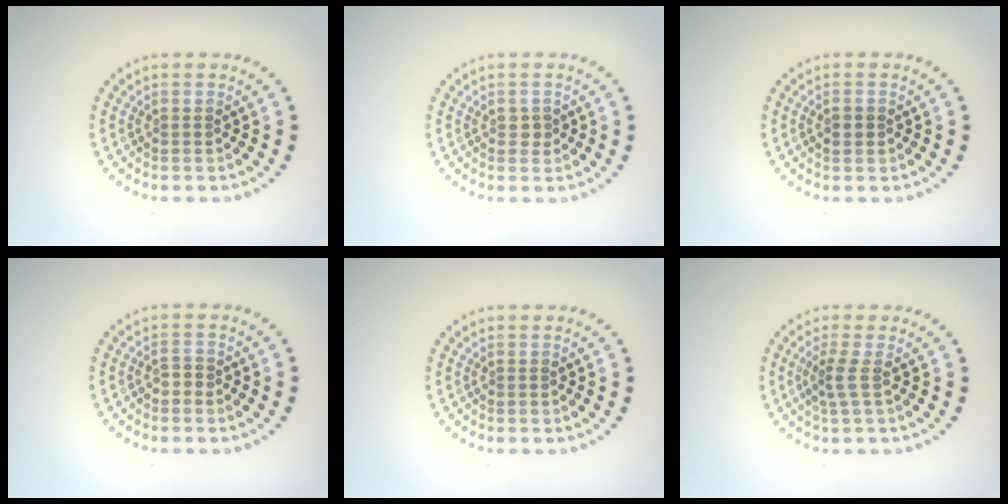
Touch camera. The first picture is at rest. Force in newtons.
{"total": 1.0, "press": 1.0, "slide": 0.1}
{"total": 1.1, "press": 1.1, "slide": 0.1}
{"total": 1.0, "press": 0.9, "slide": 0.5}
{"total": 0.0}
{"total": 1.8, "press": 1.1, "slide": 1.4}